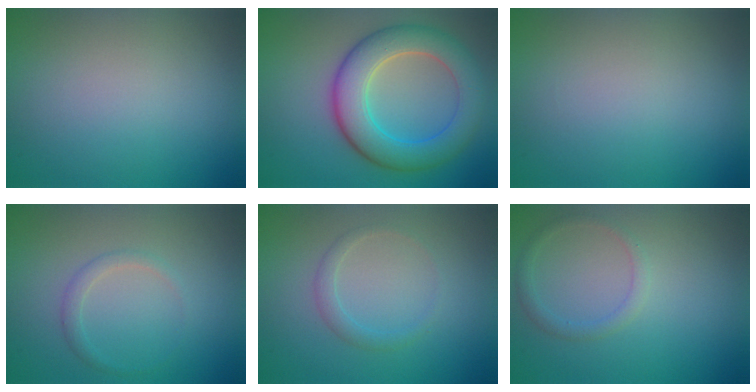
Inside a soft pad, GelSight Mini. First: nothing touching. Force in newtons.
{"total": 7.3, "press": 7.3, "slide": 0.2}
{"total": 0.0}
{"total": 1.2, "press": 1.2, "slide": 0.1}
{"total": 1.4, "press": 1.4, "slide": 0.1}
{"total": 1.4, "press": 1.4, "slide": 0.1}